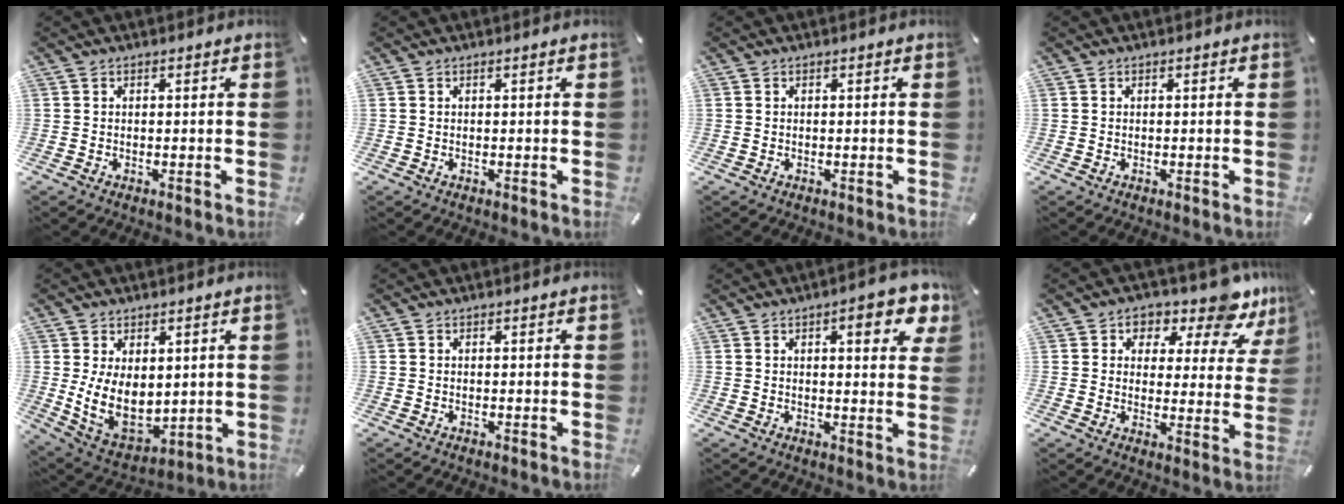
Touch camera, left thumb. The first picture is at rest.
{"total": 0.0}
{"total": 0.0}
{"total": 0.0}
{"total": 12.1, "force": [1.3, 8.6, 8.4], "torque": [-0.162, -0.020, 0.031]}
{"total": 0.0}
{"total": 8.8, "force": [4.3, 2.8, 7.1], "torque": [-0.094, -0.016, 0.065]}
{"total": 10.6, "force": [8.1, 4.5, 5.1], "torque": [-0.068, -0.066, 0.137]}